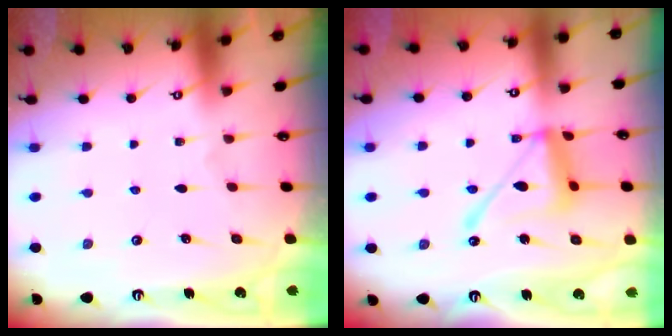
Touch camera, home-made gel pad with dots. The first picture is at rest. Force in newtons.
{"total": 14.3, "press": 14.2, "slide": 1.3}